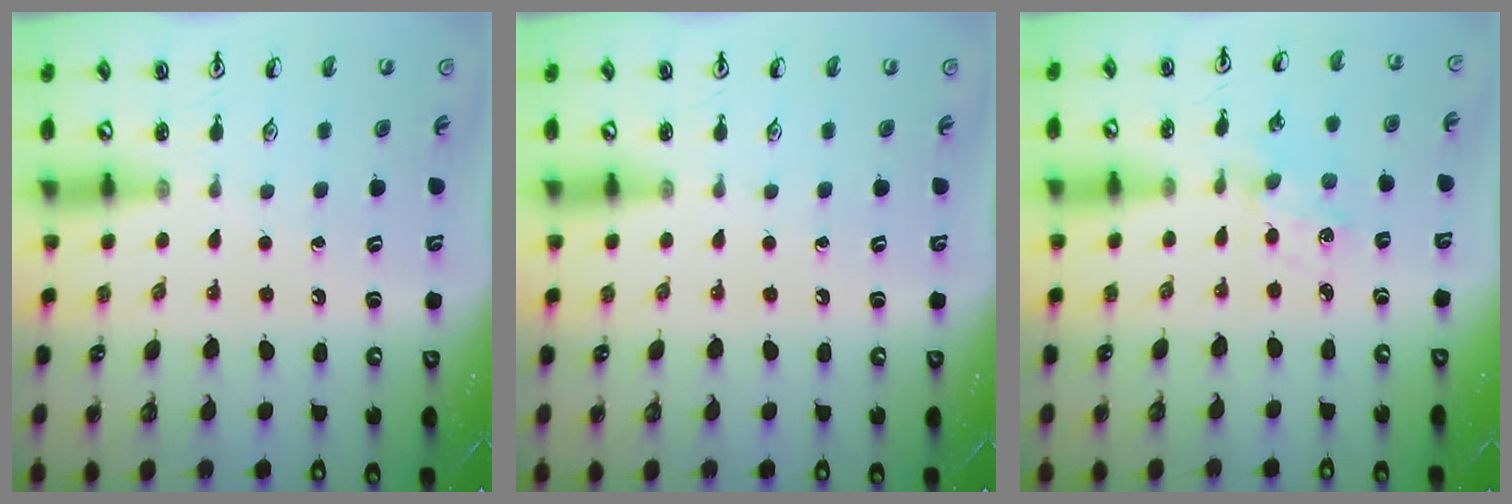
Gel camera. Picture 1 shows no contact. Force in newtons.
{"total": 0.0}
{"total": 0.8, "press": 0.7, "slide": 0.2}